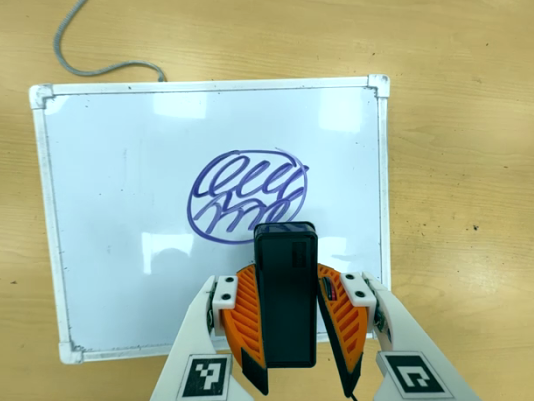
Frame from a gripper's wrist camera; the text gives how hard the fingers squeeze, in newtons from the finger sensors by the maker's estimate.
{"total": 7.4, "left": 6.4, "right": 8.3}